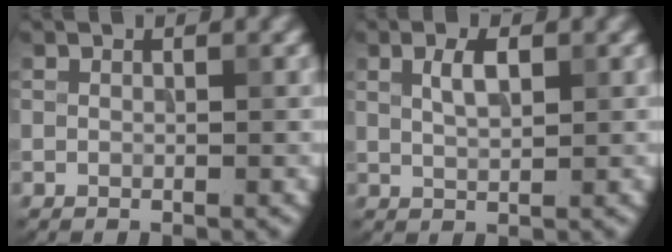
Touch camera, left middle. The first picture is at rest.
{"total": 2.2, "force": [0.9, 0.9, 1.8], "torque": [-0.038, 0.002, 0.018]}